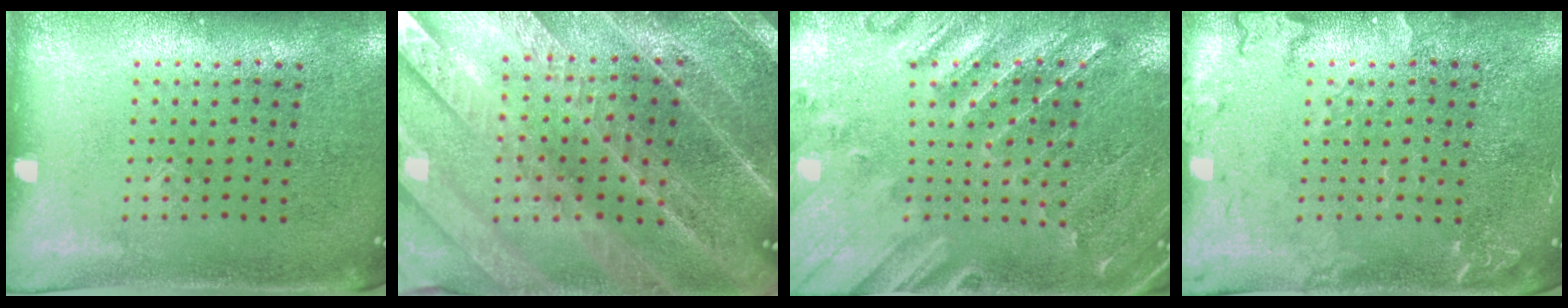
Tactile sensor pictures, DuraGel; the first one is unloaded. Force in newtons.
{"total": 3.6, "press": 3.4, "slide": 1.2}
{"total": 1.0, "press": 0.9, "slide": 0.3}
{"total": 2.5, "press": 2.5, "slide": 0.4}